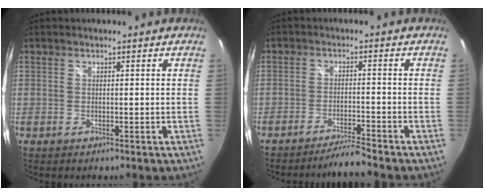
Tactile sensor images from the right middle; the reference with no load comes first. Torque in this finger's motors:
{"motor_torque": [-0.10, -0.29, 0.09, 0.00]}